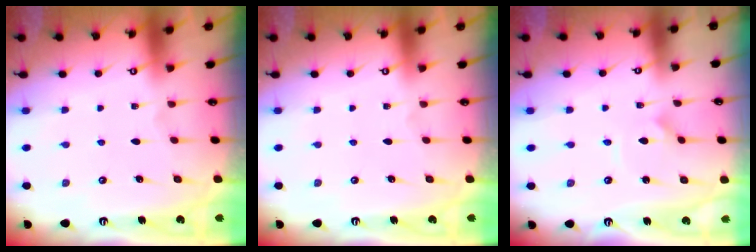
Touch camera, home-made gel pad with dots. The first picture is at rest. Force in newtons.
{"total": 0.0}
{"total": 2.4, "press": 2.4, "slide": 0.1}